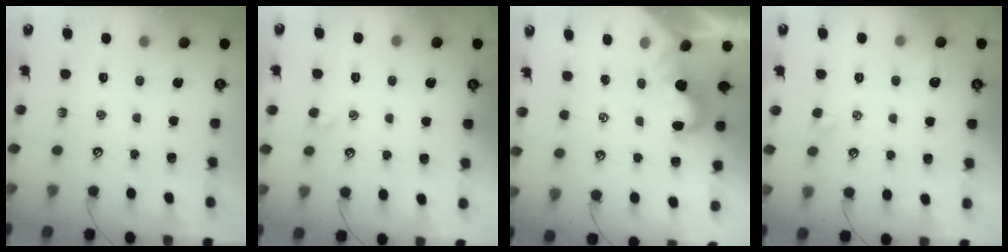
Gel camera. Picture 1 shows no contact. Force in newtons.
{"total": 0.8, "press": 0.7, "slide": 0.4}
{"total": 1.9, "press": 1.8, "slide": 0.6}
{"total": 1.1, "press": 0.8, "slide": 0.6}